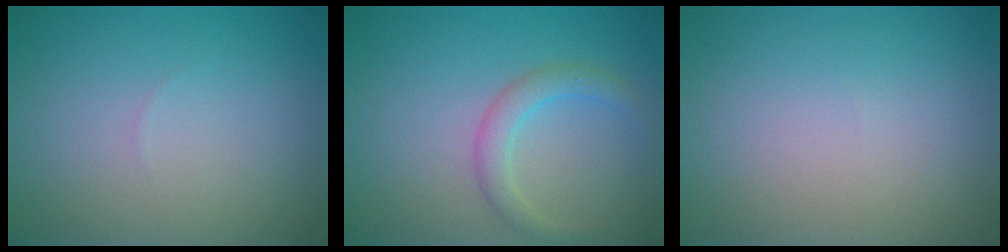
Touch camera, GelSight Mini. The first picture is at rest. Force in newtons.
{"total": 2.3, "press": 2.3, "slide": 0.0}
{"total": 0.0}